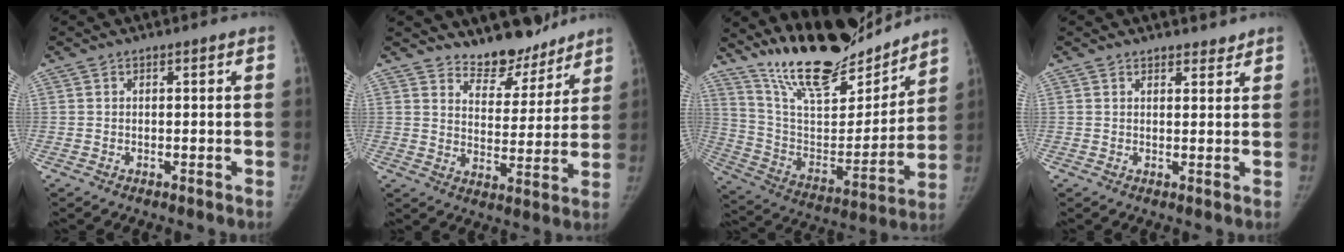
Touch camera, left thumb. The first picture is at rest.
{"total": 9.4, "force": [8.6, 3.6, 1.2], "torque": [0.015, -0.068, 0.139]}
{"total": 22.7, "force": [19.6, 6.3, 9.5], "torque": [-0.118, -0.110, 0.337]}
{"total": 2.6, "force": [2.3, 1.1, 0.5], "torque": [0.011, -0.013, 0.030]}